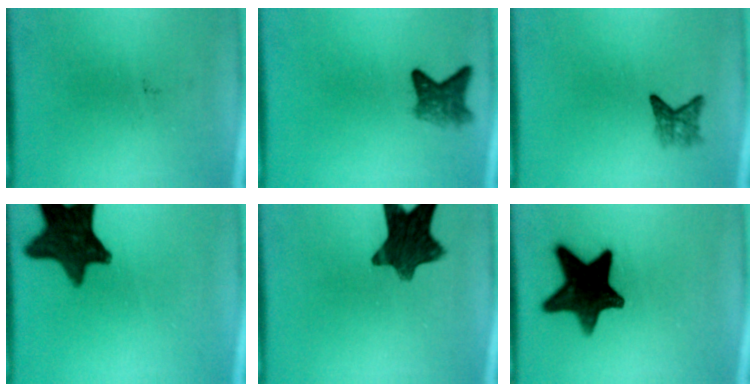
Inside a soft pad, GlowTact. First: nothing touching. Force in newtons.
{"total": 3.7}
{"total": 2.3}
{"total": 12.8}
{"total": 10.7}
{"total": 14.7}